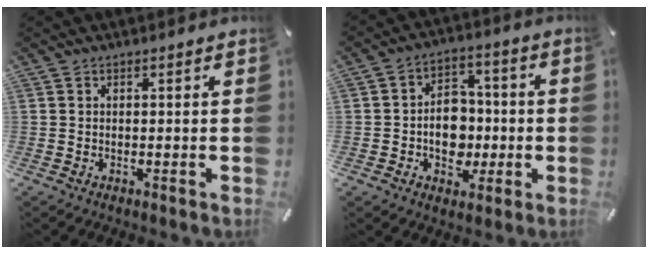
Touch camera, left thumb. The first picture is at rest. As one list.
[{"total": 9.8, "force": [-2.1, 8.2, 5.0], "torque": [-0.065, 0.021, -0.035]}]